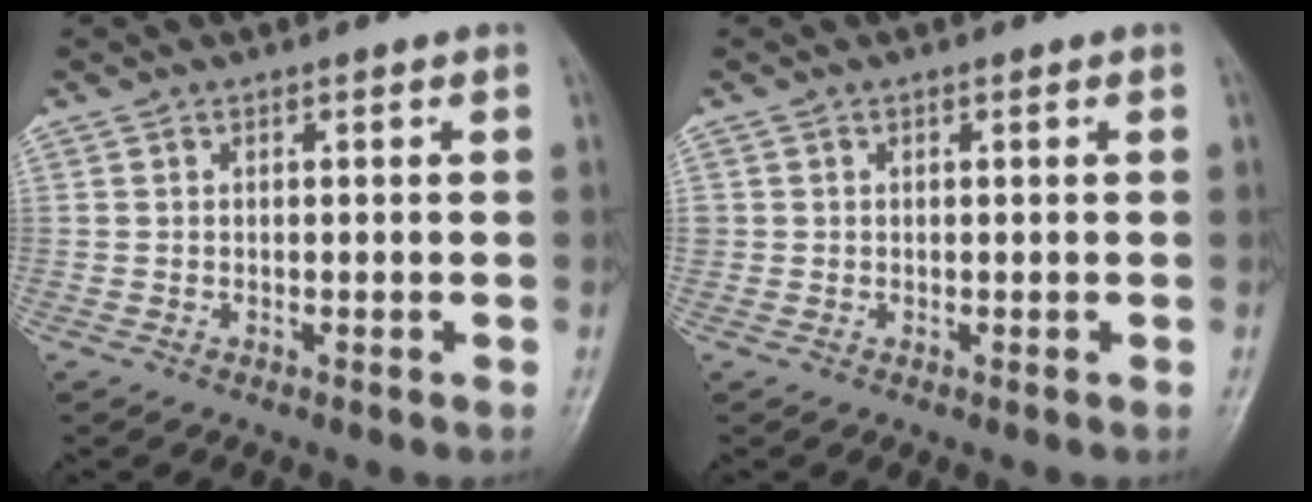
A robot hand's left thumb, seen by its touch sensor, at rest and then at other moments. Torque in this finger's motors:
{"motor_torque": [-0.01, 0.09, 0.07, 0.09, 0.00]}